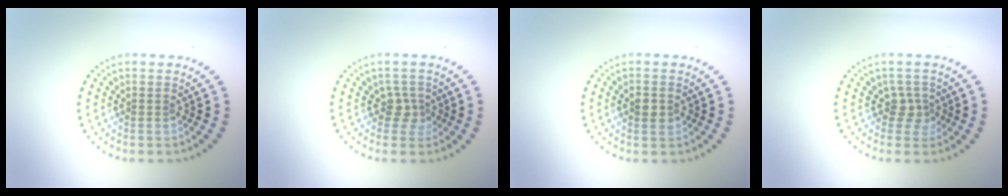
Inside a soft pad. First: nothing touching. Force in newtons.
{"total": 1.8, "press": 1.3, "slide": 1.3}
{"total": 1.9, "press": 1.9, "slide": 0.1}
{"total": 1.8, "press": 1.3, "slide": 1.2}